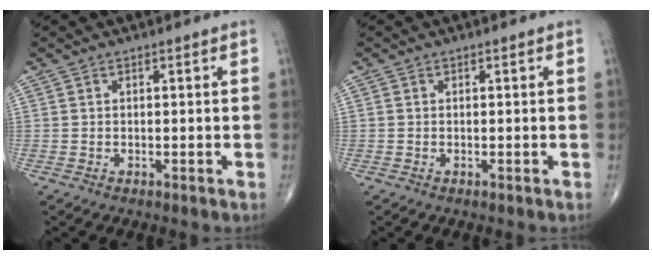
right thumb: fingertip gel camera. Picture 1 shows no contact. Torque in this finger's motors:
{"motor_torque": [-0.42, -0.06, -0.14, -0.06, 0.03]}